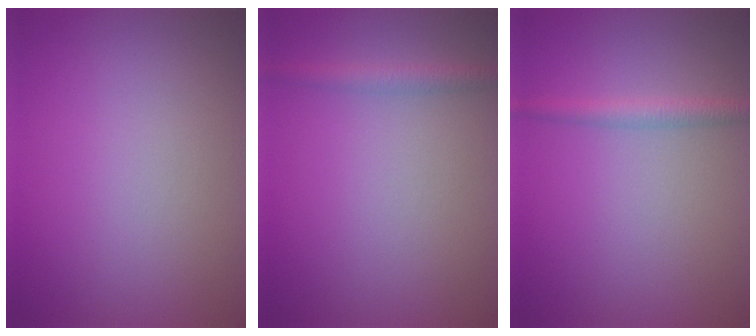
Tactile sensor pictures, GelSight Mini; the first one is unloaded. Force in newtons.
{"total": 1.7, "press": 1.7, "slide": 0.1}
{"total": 1.8, "press": 1.8, "slide": 0.0}